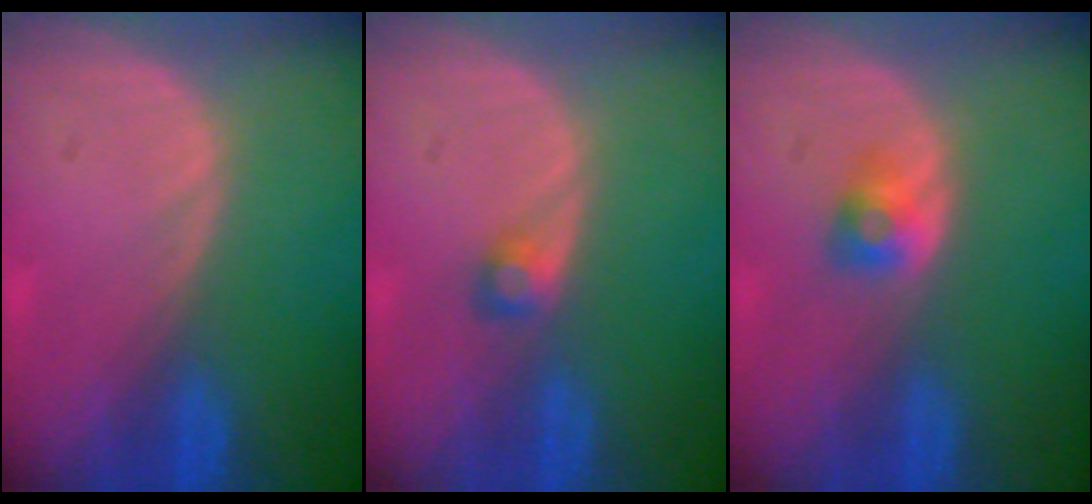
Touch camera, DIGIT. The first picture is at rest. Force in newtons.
{"total": 1.8, "press": 1.7, "slide": 0.3}
{"total": 2.5, "press": 2.3, "slide": 1.1}